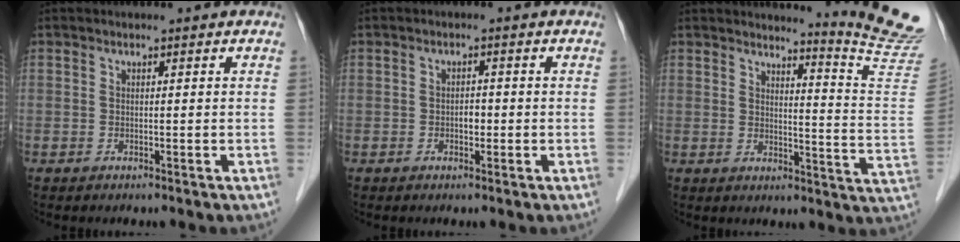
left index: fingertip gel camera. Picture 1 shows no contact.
{"total": 1.5, "force": [-0.4, 0.9, 1.1], "torque": [-0.017, 0.004, -0.007]}
{"total": 12.0, "force": [11.6, -2.8, 1.7], "torque": [-0.031, -0.126, 0.127]}